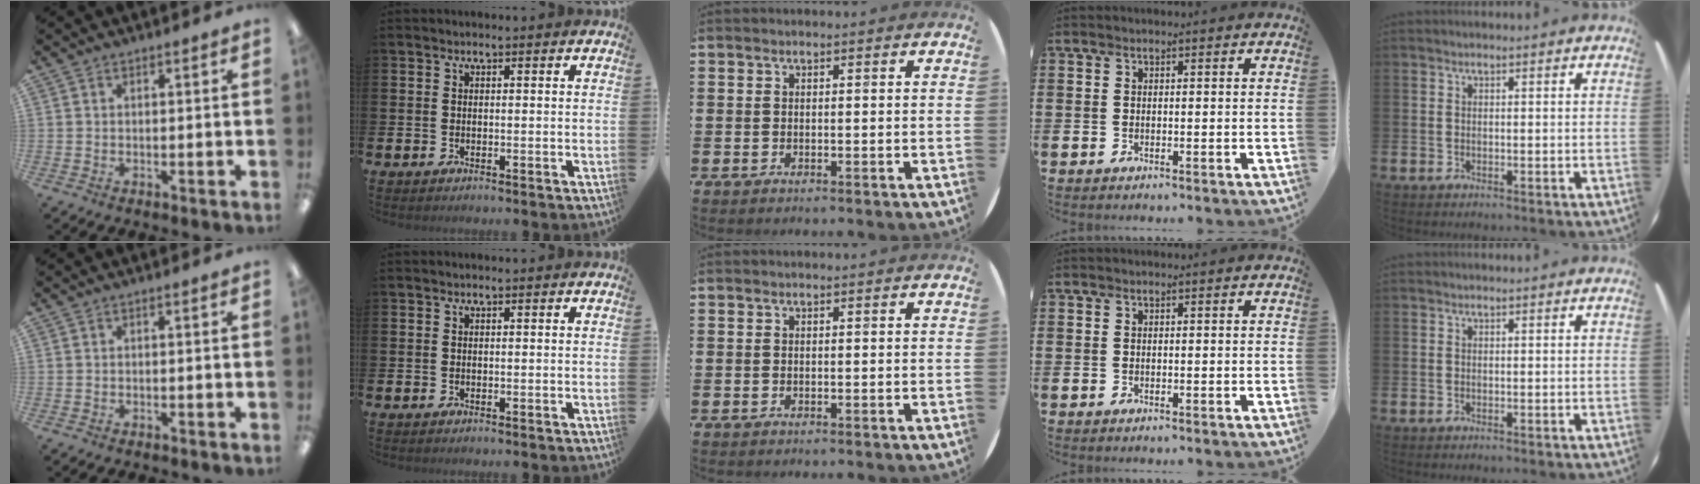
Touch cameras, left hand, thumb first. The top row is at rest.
{}